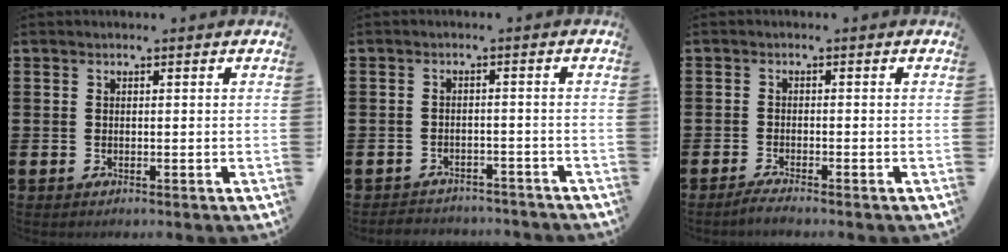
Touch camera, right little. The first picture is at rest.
{"total": 2.1, "force": [-2.0, 0.2, -0.3], "torque": [-0.004, 0.004, -0.046]}
{"total": 1.4, "force": [-1.2, 0.0, 0.8], "torque": [-0.013, -0.001, -0.023]}